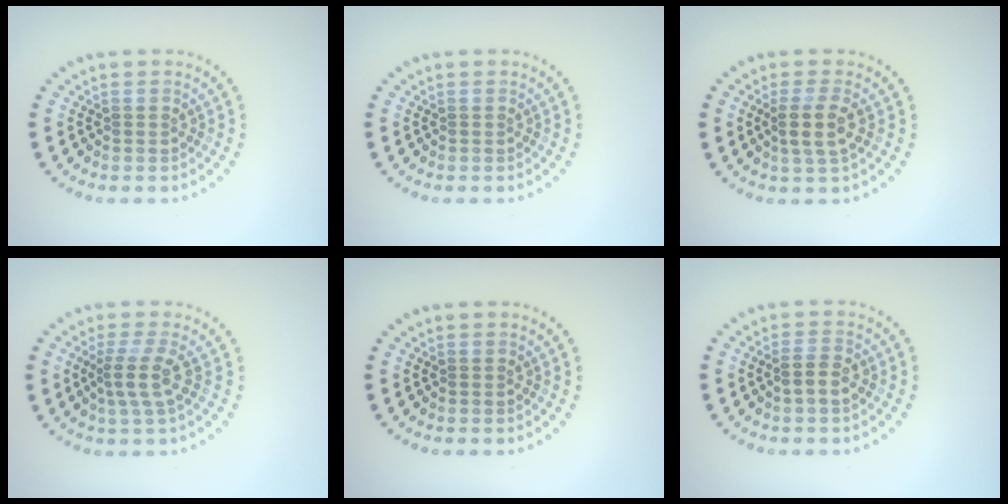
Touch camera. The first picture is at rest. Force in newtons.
{"total": 0.0}
{"total": 2.5, "press": 2.2, "slide": 1.1}
{"total": 2.5, "press": 1.8, "slide": 1.7}
{"total": 0.0}
{"total": 1.8, "press": 1.7, "slide": 0.3}